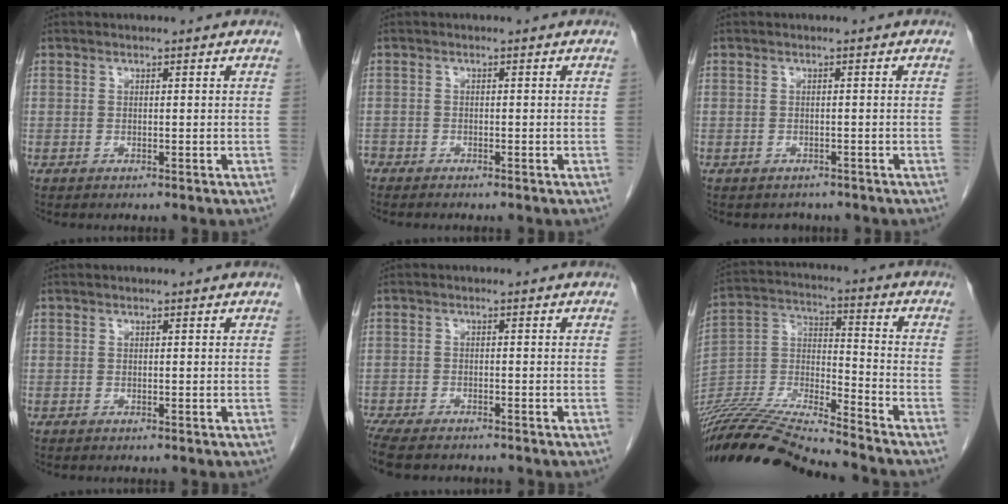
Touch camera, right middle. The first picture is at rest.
{"total": 2.1, "force": [-1.9, 0.6, 0.6], "torque": [-0.010, -0.004, -0.030]}
{"total": 2.0, "force": [-1.6, 1.1, -0.1], "torque": [-0.006, 0.002, -0.025]}
{"total": 0.0}
{"total": 8.8, "force": [-7.3, 2.5, 4.1], "torque": [-0.075, -0.014, -0.115]}
{"total": 20.3, "force": [-18.8, -0.5, 7.7], "torque": [-0.162, -0.015, -0.341]}